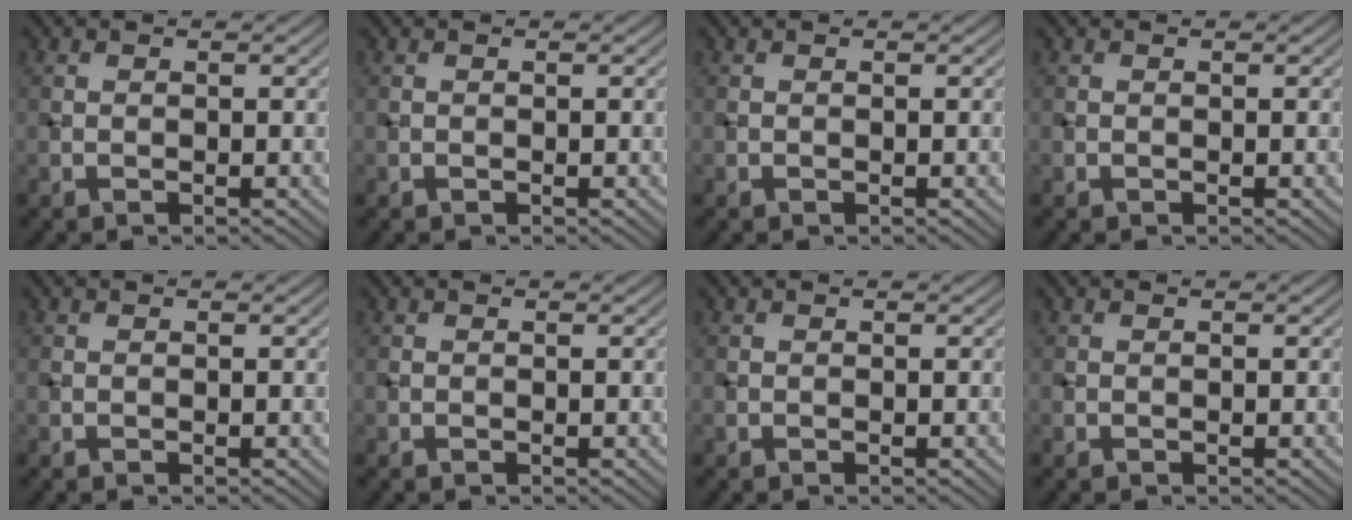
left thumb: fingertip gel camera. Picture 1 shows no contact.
{"total": 0.0}
{"total": 0.0}
{"total": 0.0}
{"total": 0.0}
{"total": 0.0}
{"total": 0.0}
{"total": 0.0}